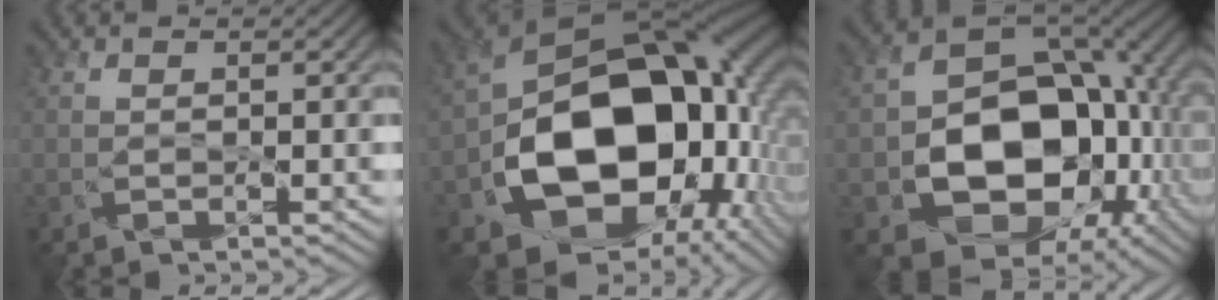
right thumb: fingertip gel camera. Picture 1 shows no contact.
{"total": 17.0, "force": [-2.9, 13.3, 10.2], "torque": [-0.165, -0.029, -0.031]}
{"total": 15.6, "force": [-2.5, 12.7, 8.7], "torque": [-0.115, -0.035, -0.022]}